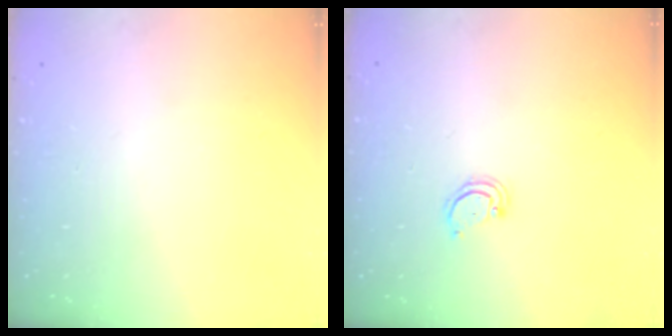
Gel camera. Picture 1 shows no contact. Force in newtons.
{"total": 2.4, "press": 2.4, "slide": 0.2}